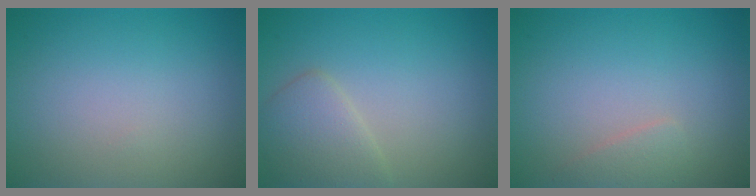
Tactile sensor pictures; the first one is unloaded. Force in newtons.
{"total": 2.9, "press": 2.9, "slide": 0.1}
{"total": 1.3, "press": 1.3, "slide": 0.0}